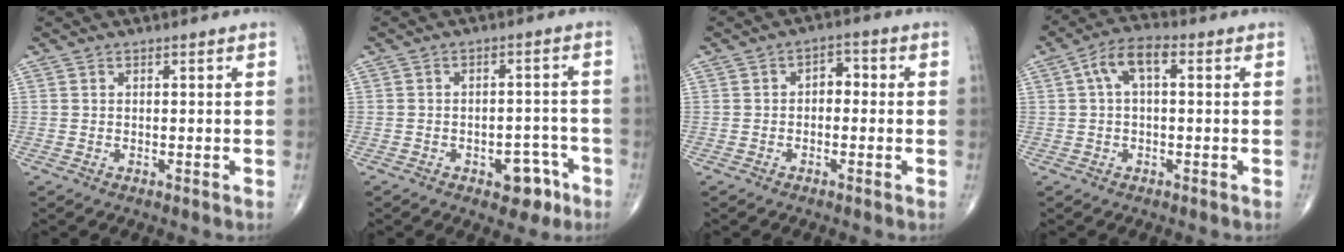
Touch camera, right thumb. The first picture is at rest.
{"total": 6.3, "force": [-3.4, 3.7, 3.9], "torque": [-0.026, 0.032, -0.040]}
{"total": 3.2, "force": [-0.3, 2.2, 2.3], "torque": [-0.013, 0.015, -0.016]}
{"total": 6.5, "force": [1.4, 3.1, 5.6], "torque": [-0.105, 0.025, 0.019]}